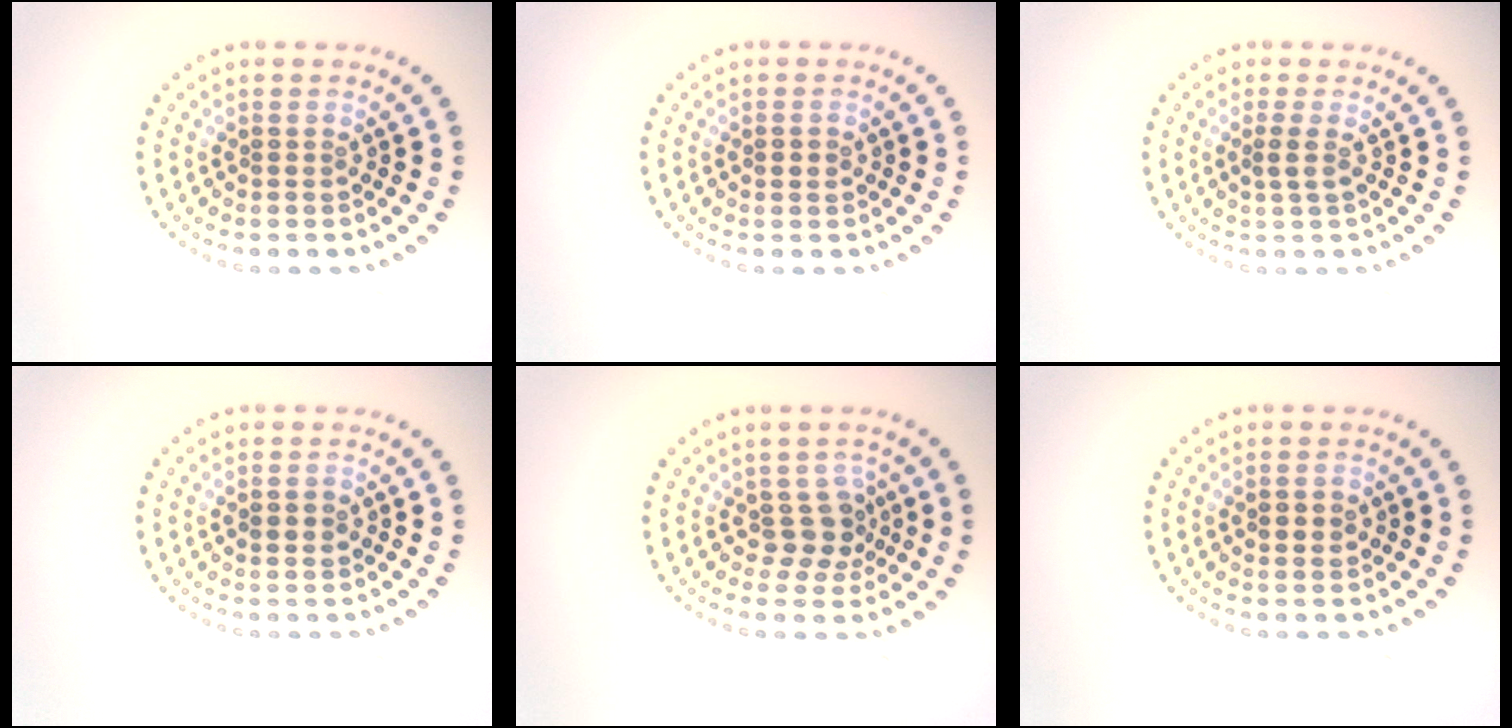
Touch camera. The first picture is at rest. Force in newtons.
{"total": 1.1, "press": 1.1, "slide": 0.2}
{"total": 1.0, "press": 0.8, "slide": 0.6}
{"total": 1.3, "press": 1.3, "slide": 0.3}
{"total": 2.6, "press": 2.0, "slide": 1.7}
{"total": 2.1, "press": 2.1, "slide": 0.2}